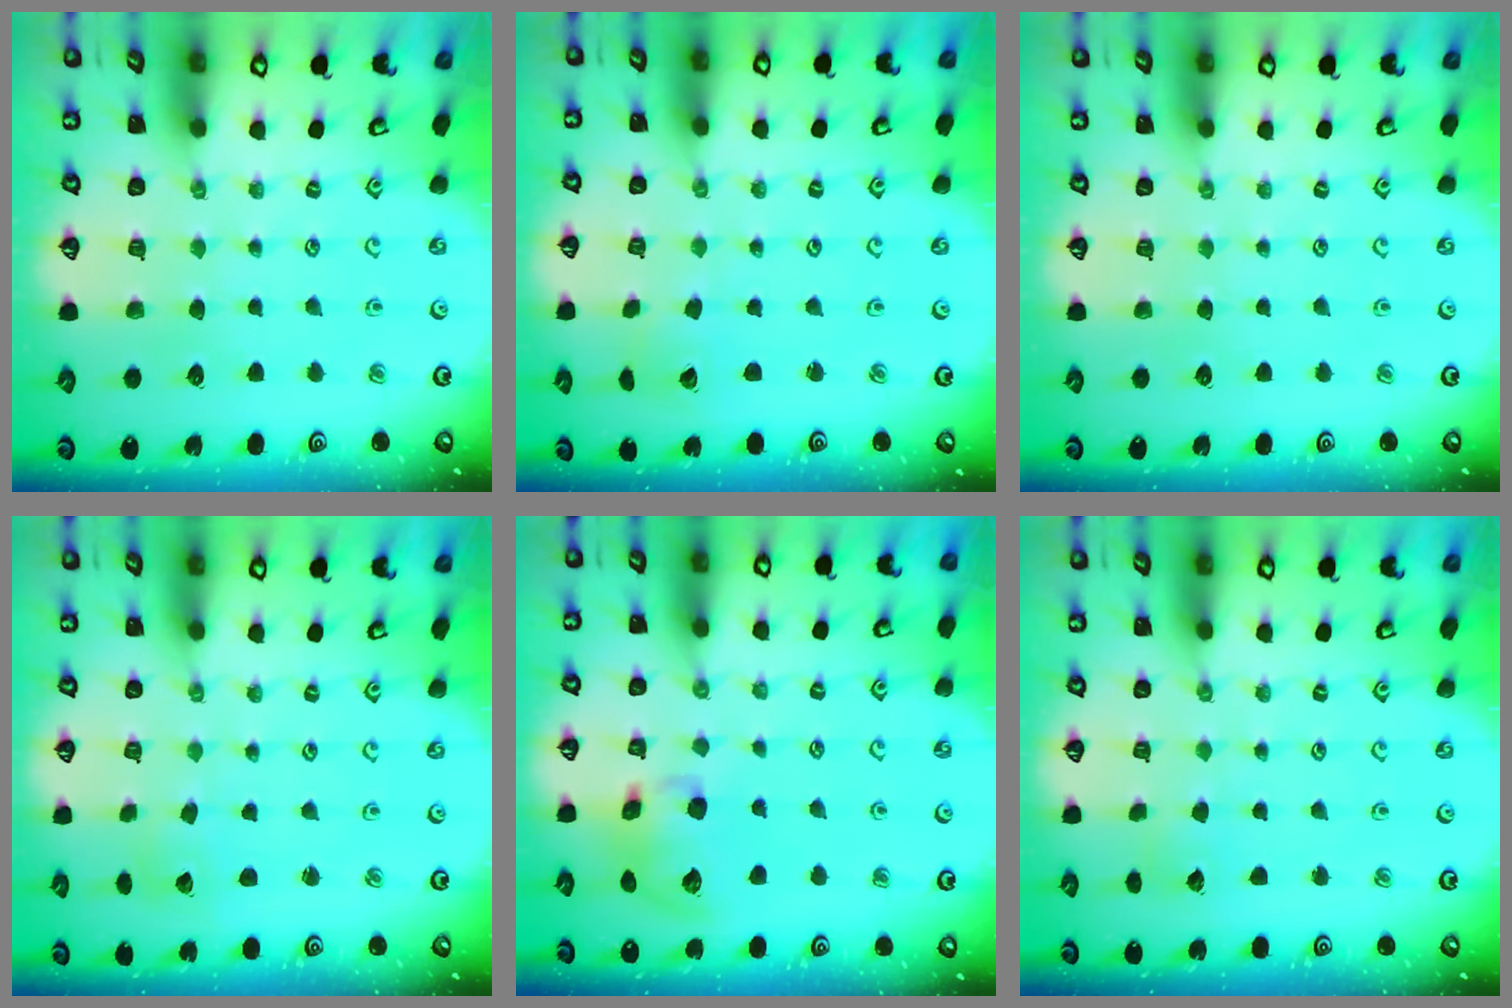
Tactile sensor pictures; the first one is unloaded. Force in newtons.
{"total": 2.3, "press": 2.3, "slide": 0.0}
{"total": 0.0}
{"total": 2.0, "press": 2.0, "slide": 0.1}
{"total": 12.8, "press": 12.6, "slide": 1.9}
{"total": 2.8, "press": 2.8, "slide": 0.3}